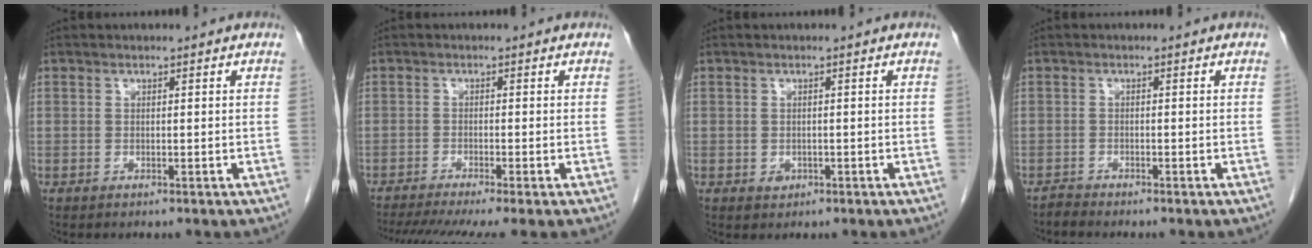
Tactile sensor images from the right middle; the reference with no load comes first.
{"total": 9.9, "force": [-7.9, 0.1, 6.0], "torque": [-0.083, -0.017, -0.124]}
{"total": 1.2, "force": [-0.4, 1.0, 0.5], "torque": [-0.010, 0.002, 0.000]}
{"total": 1.1, "force": [-1.1, -0.1, -0.2], "torque": [0.000, -0.005, -0.021]}